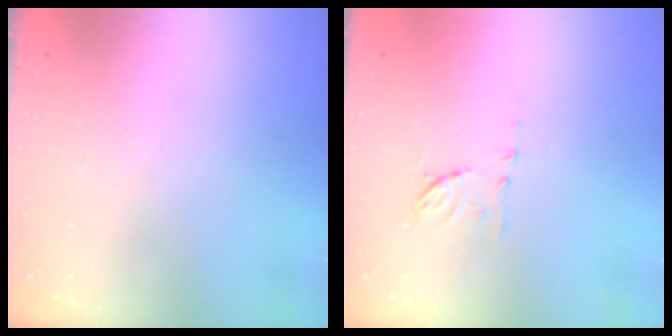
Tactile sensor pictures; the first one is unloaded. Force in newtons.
{"total": 6.7, "press": 6.6, "slide": 0.9}